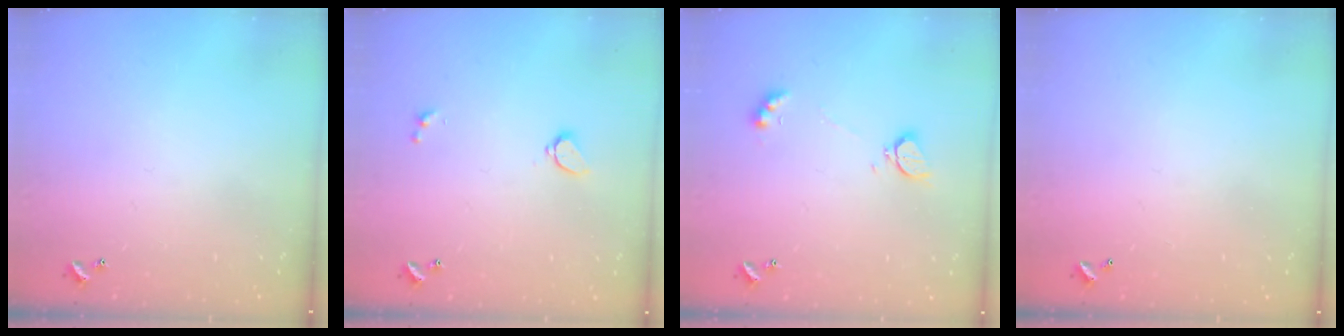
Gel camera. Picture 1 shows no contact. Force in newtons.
{"total": 1.7, "press": 1.6, "slide": 0.5}
{"total": 2.3, "press": 2.3, "slide": 0.5}
{"total": 2.8, "press": 2.8, "slide": 0.1}